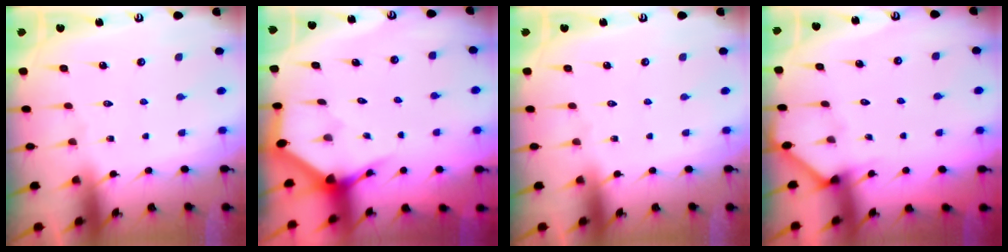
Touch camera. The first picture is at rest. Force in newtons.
{"total": 3.4, "press": 3.4, "slide": 0.1}
{"total": 0.0}
{"total": 2.5, "press": 2.5, "slide": 0.1}